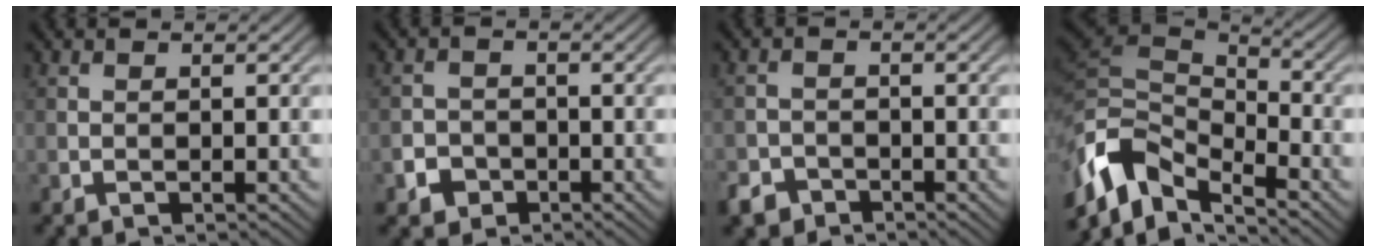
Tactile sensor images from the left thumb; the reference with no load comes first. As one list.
[{"total": 2.6, "force": [-1.4, 2.1, 0.7], "torque": [-0.007, 0.000, -0.032]}, {"total": 3.0, "force": [-2.3, 1.8, 0.8], "torque": [-0.015, -0.002, -0.050]}, {"total": 10.6, "force": [-5.7, 5.2, 7.3], "torque": [-0.153, -0.010, -0.117]}]